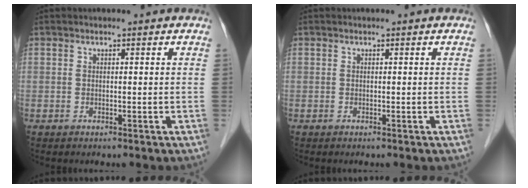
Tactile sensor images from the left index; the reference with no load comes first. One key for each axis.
{"total": 0.0}